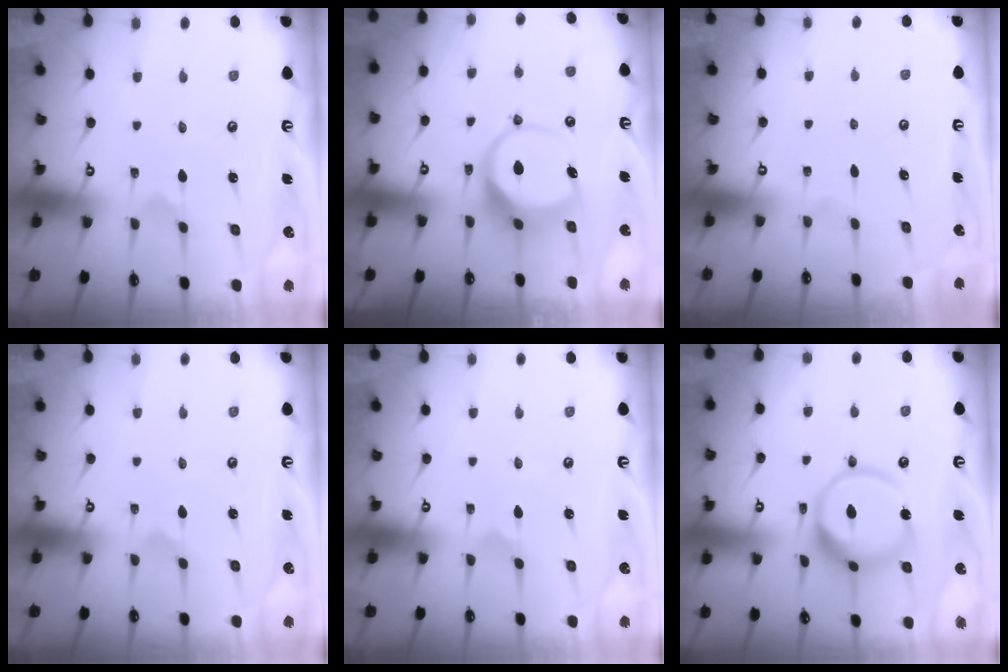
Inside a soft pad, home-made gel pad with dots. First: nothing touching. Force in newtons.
{"total": 8.7, "press": 8.6, "slide": 1.2}
{"total": 0.0}
{"total": 0.0}
{"total": 0.0}
{"total": 15.1, "press": 15.0, "slide": 1.9}